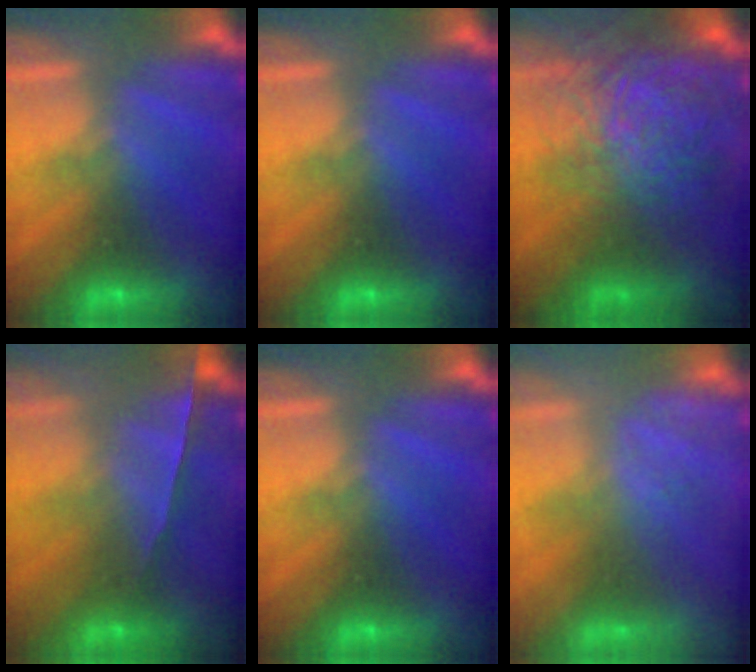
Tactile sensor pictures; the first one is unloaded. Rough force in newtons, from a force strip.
{"total": 0.0}
{"total": 9.7}
{"total": 1.5}
{"total": 0.0}
{"total": 2.4}